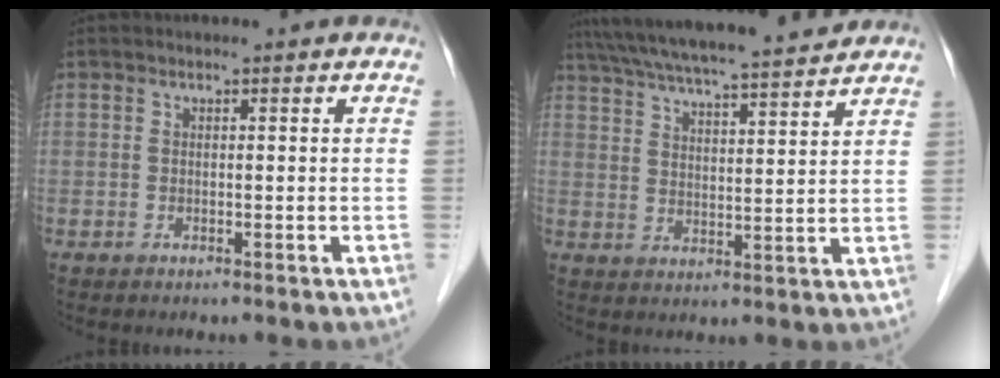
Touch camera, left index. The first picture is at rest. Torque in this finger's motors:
{"motor_torque": [1.00, -1.14, 0.70, 0.15]}